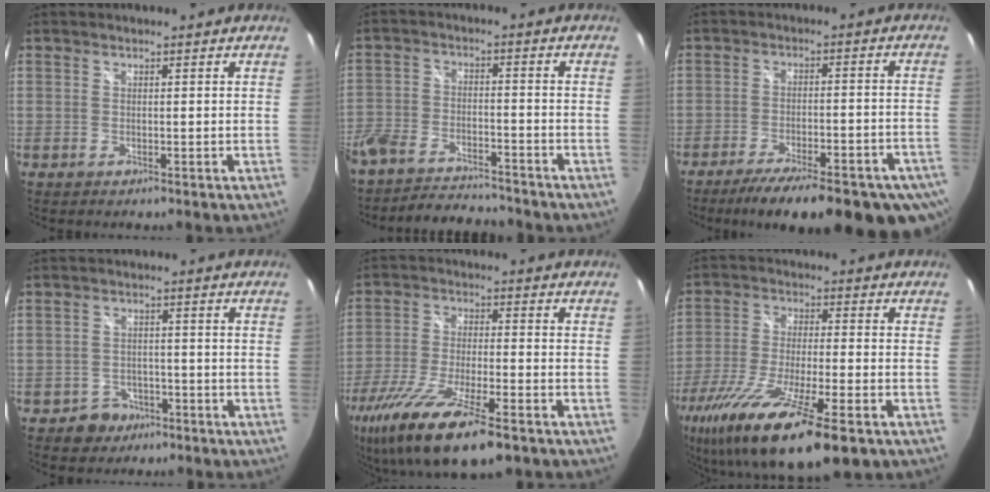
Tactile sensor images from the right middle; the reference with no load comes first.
{"total": 12.9, "force": [-11.1, 4.4, 4.8], "torque": [-0.133, -0.014, -0.189]}
{"total": 21.7, "force": [-15.7, 6.1, 13.7], "torque": [-0.224, -0.051, -0.205]}
{"total": 4.5, "force": [-2.8, 3.6, 0.4], "torque": [-0.023, 0.011, -0.037]}
{"total": 17.9, "force": [-11.7, 4.1, 13.0], "torque": [-0.264, -0.062, -0.211]}
{"total": 21.2, "force": [-12.9, 4.2, 16.3], "torque": [-0.315, -0.069, -0.224]}